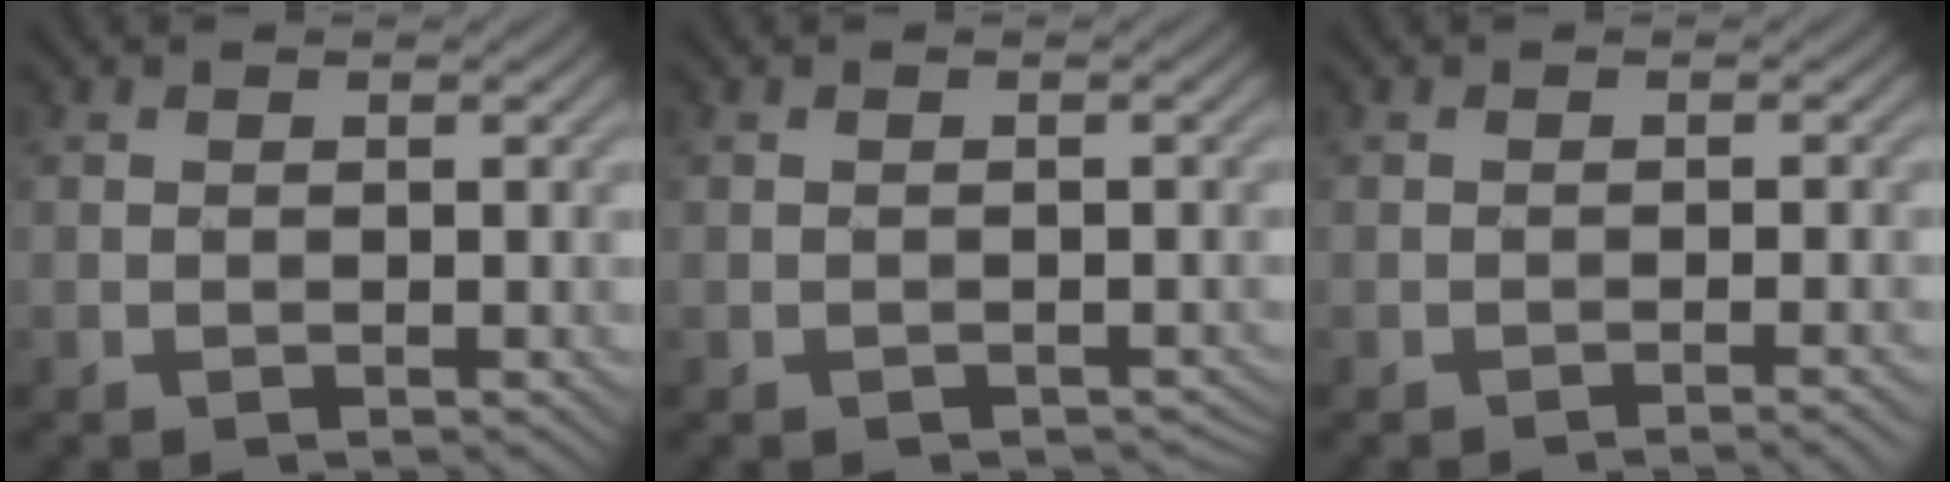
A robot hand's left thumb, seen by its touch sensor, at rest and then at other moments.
{"total": 0.5, "force": [-0.5, 0.1, -0.1], "torque": [0.002, -0.001, -0.008]}
{"total": 1.0, "force": [-0.8, -0.6, 0.2], "torque": [-0.006, 0.004, -0.018]}